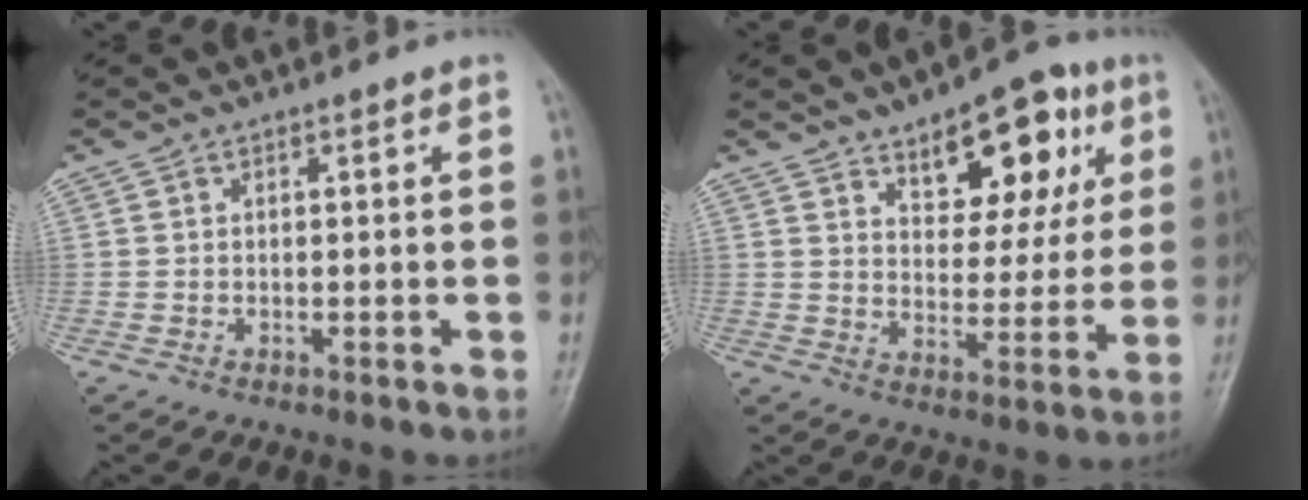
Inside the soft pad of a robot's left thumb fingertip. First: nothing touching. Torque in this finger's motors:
{"motor_torque": [-0.09, 0.63, 0.09, -0.18, 0.13]}